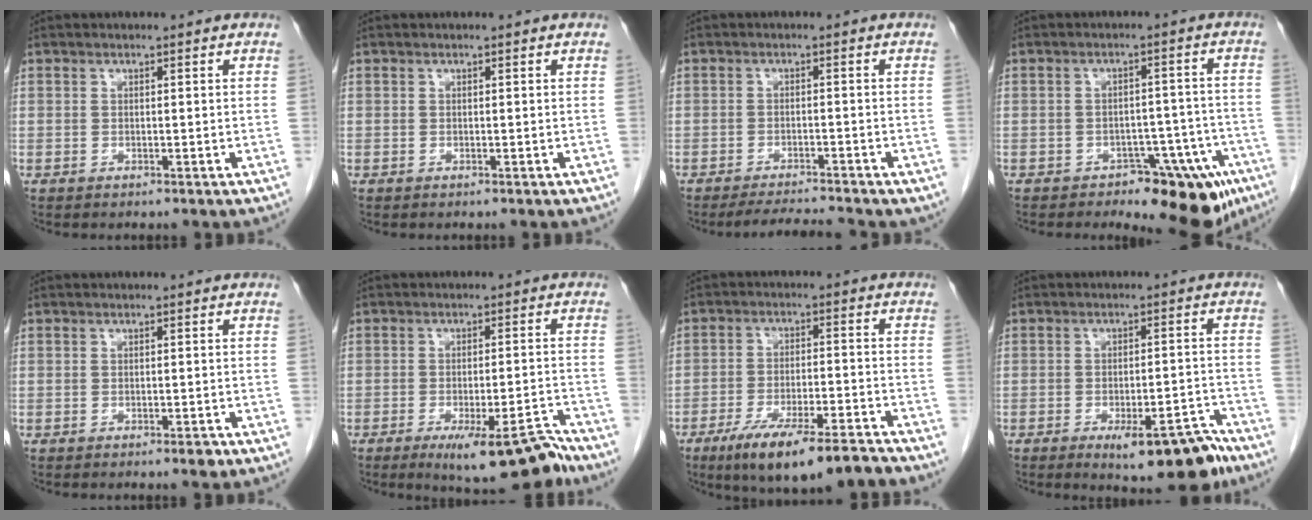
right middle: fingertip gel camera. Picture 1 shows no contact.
{"total": 0.0}
{"total": 5.0, "force": [-4.7, 0.2, 1.8], "torque": [-0.033, -0.008, -0.074]}
{"total": 10.8, "force": [-7.2, 4.9, 6.5], "torque": [-0.041, 0.019, -0.096]}
{"total": 1.2, "force": [-0.7, 0.3, 0.9], "torque": [-0.015, -0.002, -0.008]}
{"total": 10.3, "force": [-8.2, 1.5, 5.9], "torque": [-0.064, 0.002, -0.124]}
{"total": 13.4, "force": [-10.0, 2.1, 8.7], "torque": [-0.134, -0.015, -0.163]}
{"total": 10.1, "force": [-7.1, 2.6, 6.7], "torque": [-0.075, 0.005, -0.098]}